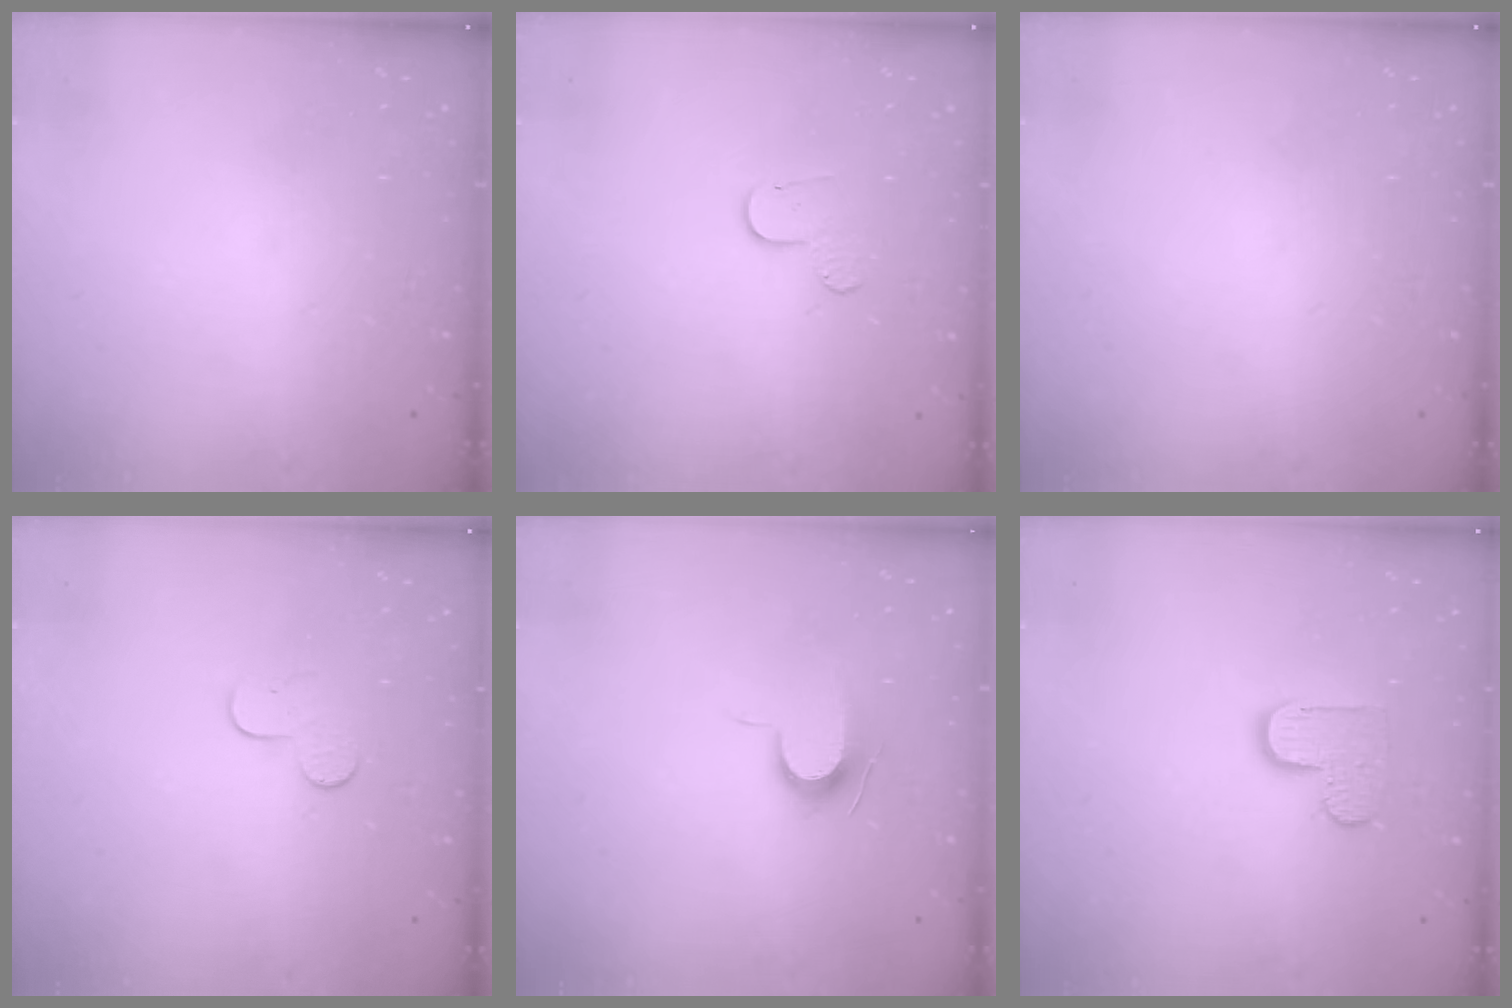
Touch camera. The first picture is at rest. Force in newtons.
{"total": 6.5, "press": 6.5, "slide": 0.6}
{"total": 0.0}
{"total": 5.5, "press": 5.5, "slide": 0.5}
{"total": 7.2, "press": 7.2, "slide": 0.7}
{"total": 7.7, "press": 7.7, "slide": 0.4}